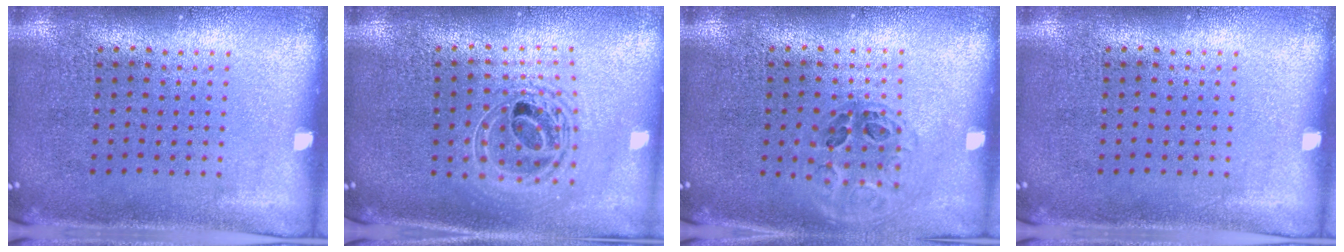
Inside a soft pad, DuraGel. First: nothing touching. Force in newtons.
{"total": 2.0, "press": 1.5, "slide": 1.3}
{"total": 1.0, "press": 1.0, "slide": 0.3}
{"total": 0.0}